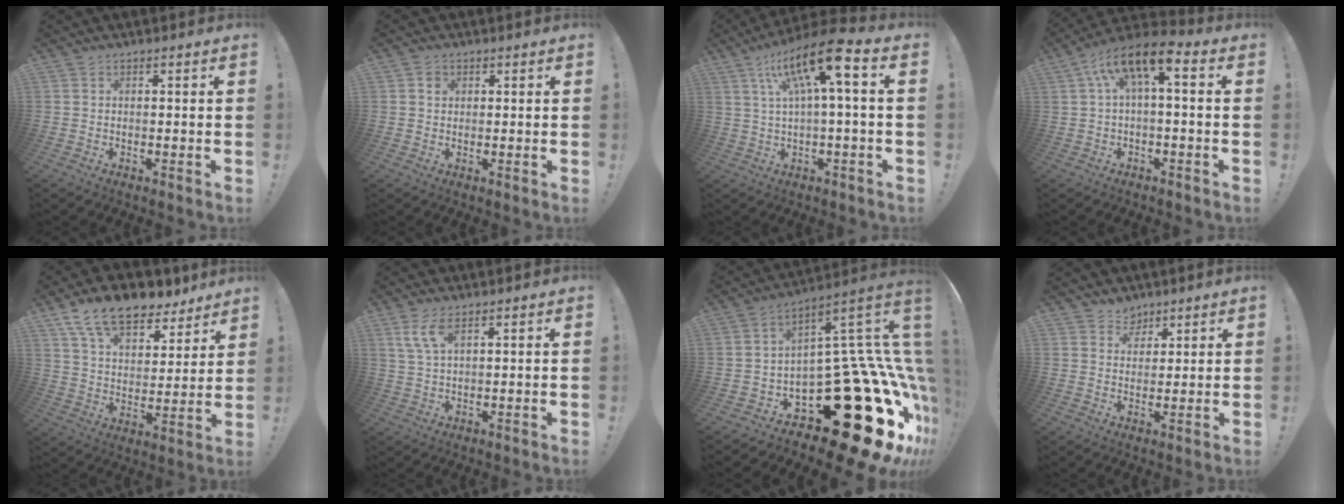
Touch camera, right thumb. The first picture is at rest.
{"total": 1.7, "force": [0.4, 1.5, 0.5], "torque": [-0.002, 0.001, 0.006]}
{"total": 16.2, "force": [4.9, 3.1, 15.1], "torque": [-0.252, -0.020, 0.068]}
{"total": 9.6, "force": [2.5, 3.2, 8.6], "torque": [-0.149, -0.011, 0.042]}
{"total": 15.2, "force": [11.4, 7.2, 7.2], "torque": [-0.120, -0.081, 0.205]}
{"total": 5.8, "force": [2.9, 1.8, 4.6], "torque": [-0.085, -0.005, 0.053]}
{"total": 35.0, "force": [-12.7, 15.7, 28.6], "torque": [-0.311, 0.008, -0.144]}
{"total": 4.7, "force": [3.5, 3.2, 0.1], "torque": [0.008, -0.032, 0.067]}